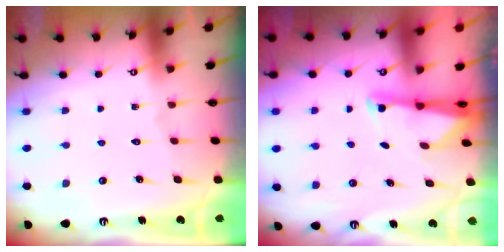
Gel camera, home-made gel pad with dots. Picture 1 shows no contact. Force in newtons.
{"total": 1.8, "press": 1.8, "slide": 0.4}